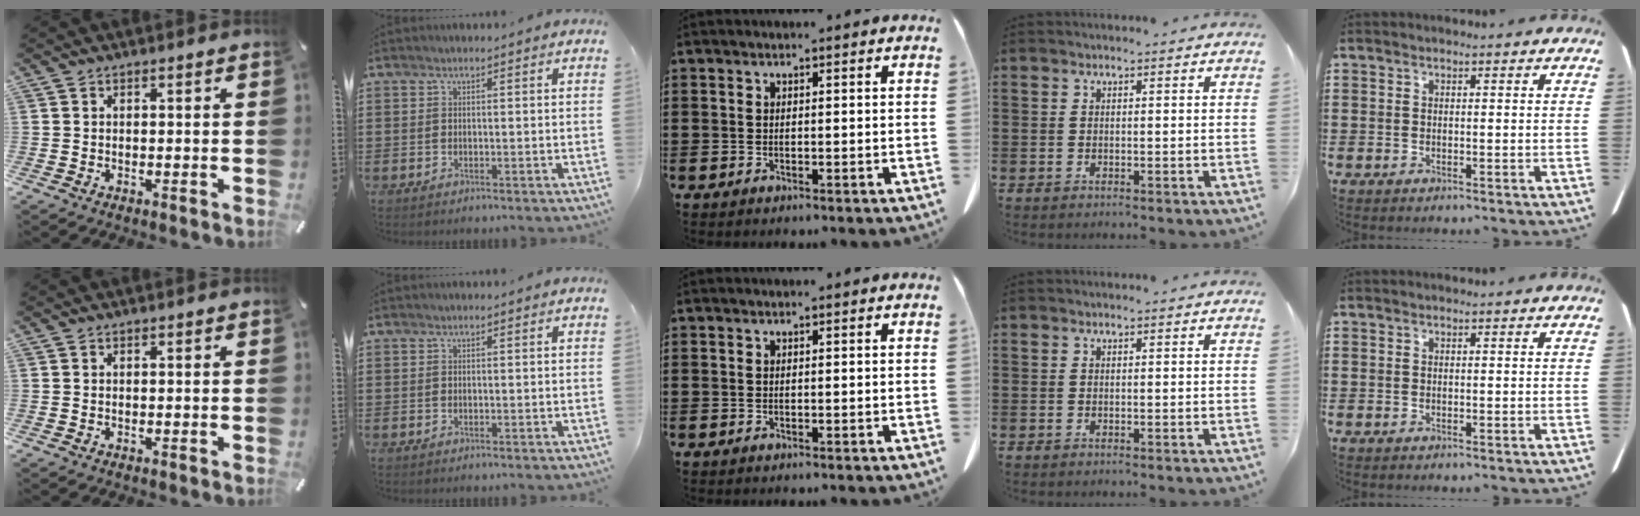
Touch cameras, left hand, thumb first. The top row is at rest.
{}